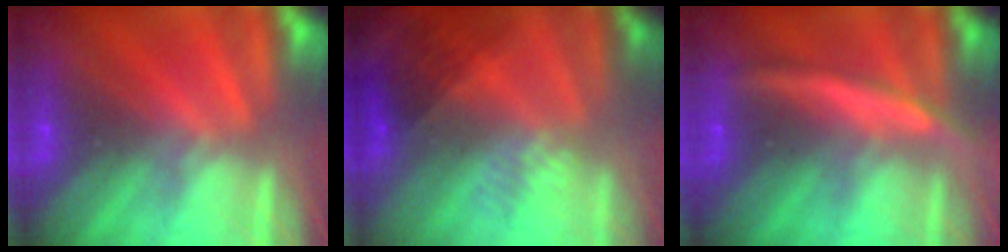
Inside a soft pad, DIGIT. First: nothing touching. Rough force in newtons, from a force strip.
{"total": 7.6}
{"total": 2.9}